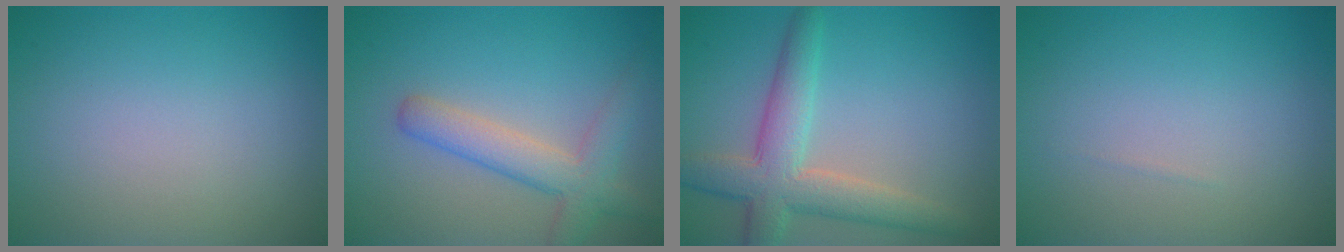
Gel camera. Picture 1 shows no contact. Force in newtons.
{"total": 4.2, "press": 4.2, "slide": 0.1}
{"total": 5.6, "press": 5.5, "slide": 0.2}
{"total": 0.0}